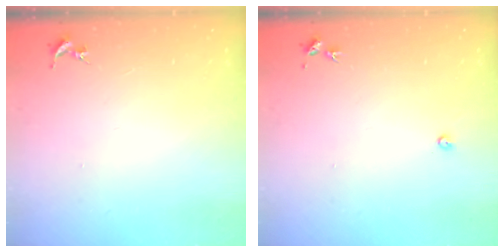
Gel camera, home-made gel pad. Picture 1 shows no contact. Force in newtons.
{"total": 2.2, "press": 2.2, "slide": 0.3}